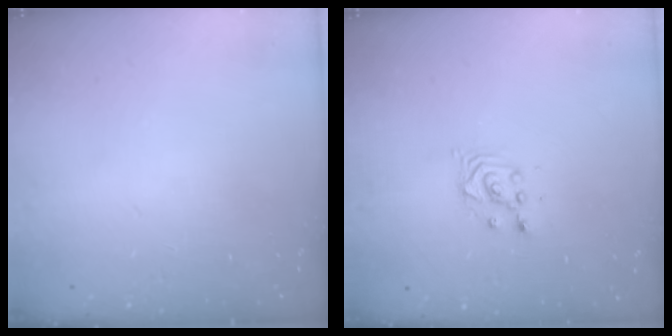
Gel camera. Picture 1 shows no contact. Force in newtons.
{"total": 2.8, "press": 2.8, "slide": 0.1}